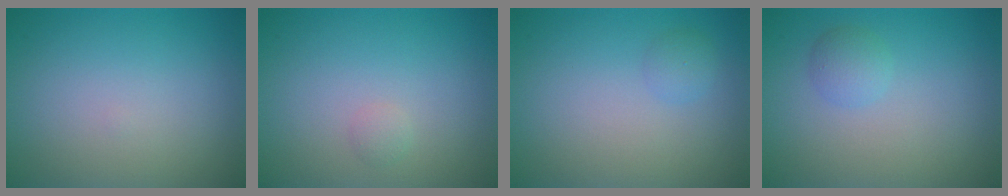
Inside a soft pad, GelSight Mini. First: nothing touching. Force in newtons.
{"total": 0.7, "press": 0.7, "slide": 0.0}
{"total": 0.8, "press": 0.8, "slide": 0.0}
{"total": 1.5, "press": 1.5, "slide": 0.1}